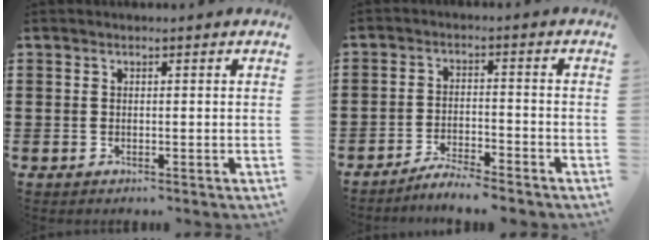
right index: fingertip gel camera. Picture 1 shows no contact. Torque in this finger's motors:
{"motor_torque": [2.14, 0.00, 0.22, 0.04]}